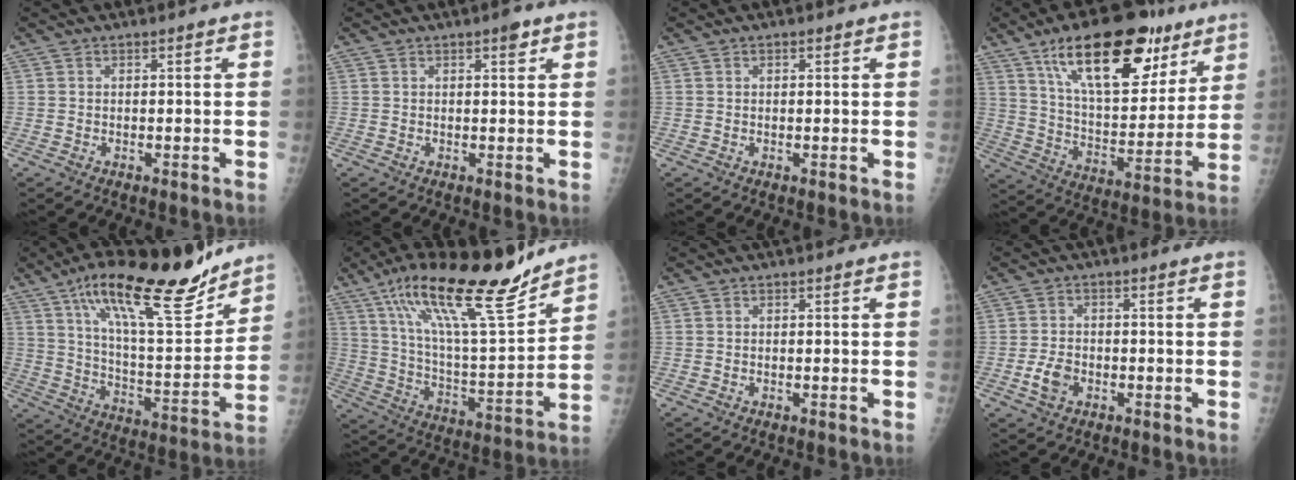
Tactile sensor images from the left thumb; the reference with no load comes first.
{"total": 1.9, "force": [1.2, 0.7, 1.4], "torque": [-0.013, -0.004, 0.014]}
{"total": 0.6, "force": [0.3, 0.4, 0.3], "torque": [-0.002, -0.001, 0.003]}
{"total": 24.6, "force": [13.9, 11.0, 17.0], "torque": [-0.223, -0.042, 0.231]}
{"total": 23.8, "force": [16.4, 6.7, 15.8], "torque": [-0.216, -0.073, 0.272]}
{"total": 23.4, "force": [16.4, 5.1, 15.9], "torque": [-0.246, -0.068, 0.283]}
{"total": 0.0}
{"total": 4.1, "force": [-1.5, 2.9, 2.6], "torque": [-0.046, 0.008, -0.028]}